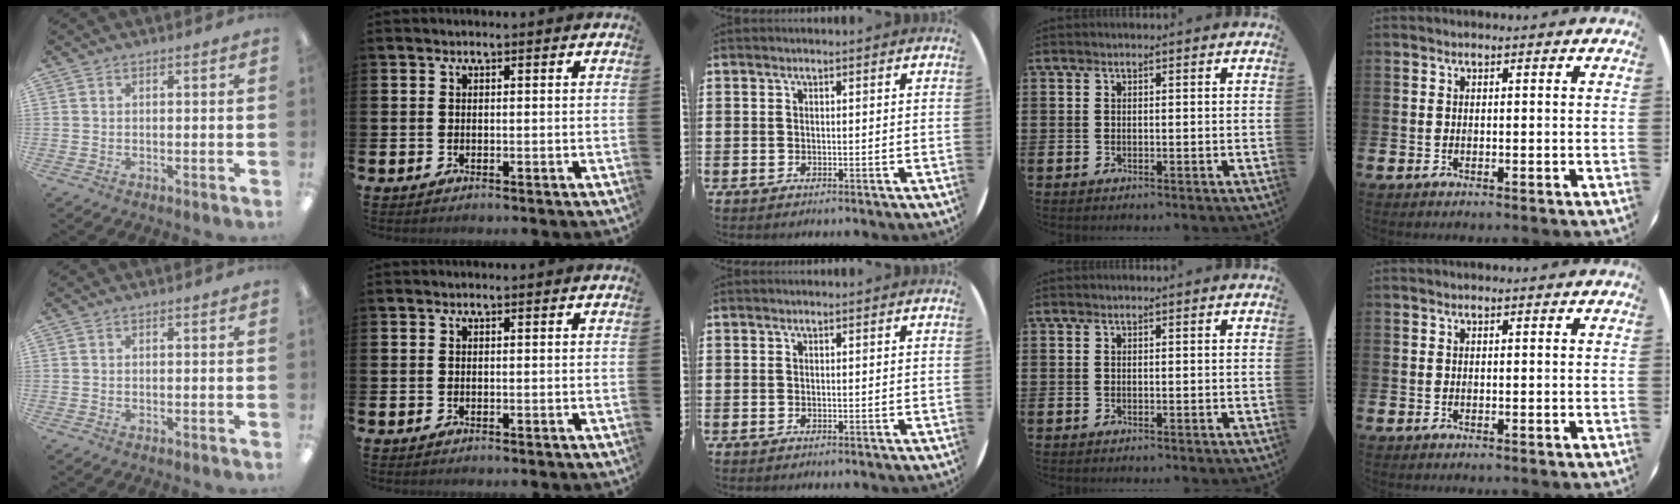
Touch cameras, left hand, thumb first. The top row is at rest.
{}